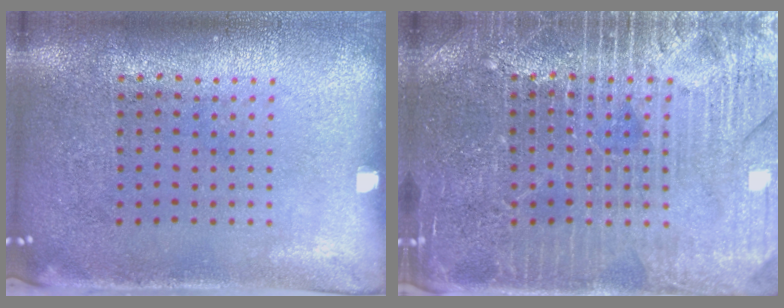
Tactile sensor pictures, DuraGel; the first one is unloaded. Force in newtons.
{"total": 4.0, "press": 4.0, "slide": 0.6}